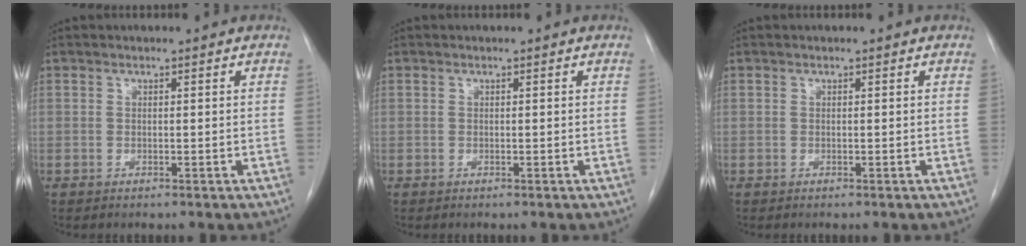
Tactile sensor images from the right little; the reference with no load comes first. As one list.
[{"total": 0.0}, {"total": 0.0}]